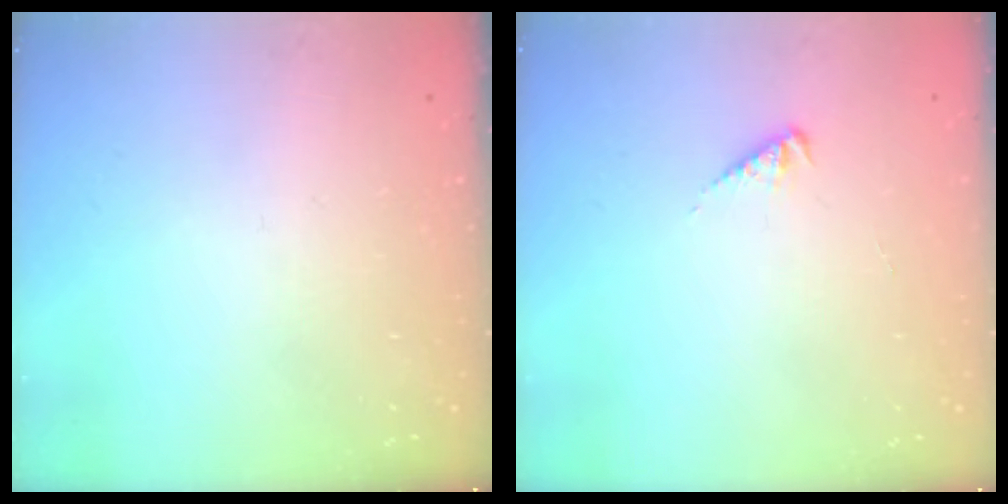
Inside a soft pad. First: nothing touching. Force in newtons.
{"total": 2.4, "press": 2.3, "slide": 0.5}